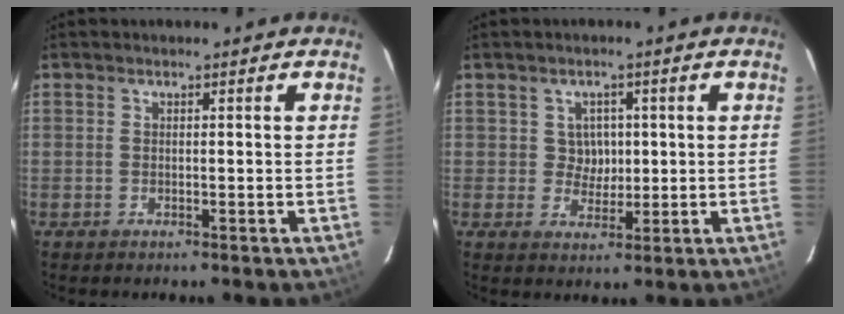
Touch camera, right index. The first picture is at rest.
{"total": 3.7, "force": [0.5, 3.6, 0.9], "torque": [-0.013, 0.011, 0.009]}